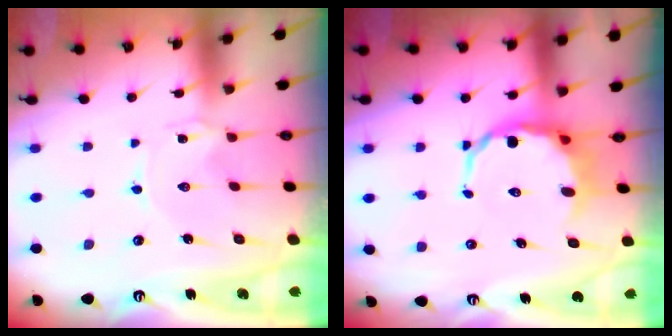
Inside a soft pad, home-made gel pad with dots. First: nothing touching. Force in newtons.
{"total": 9.2, "press": 8.9, "slide": 2.5}